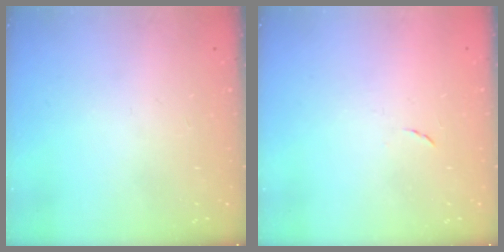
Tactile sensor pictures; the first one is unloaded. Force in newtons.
{"total": 4.2, "press": 4.2, "slide": 0.5}